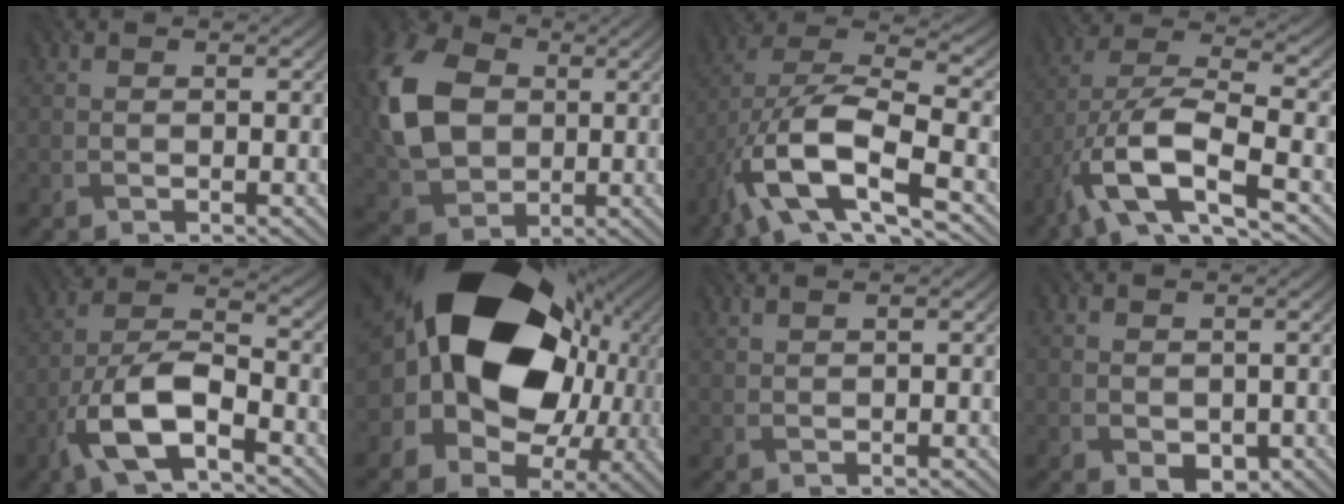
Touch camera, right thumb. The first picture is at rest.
{"total": 13.5, "force": [1.5, 10.0, 9.0], "torque": [-0.243, 0.017, 0.022]}
{"total": 14.3, "force": [-6.5, 5.6, 11.4], "torque": [-0.241, -0.021, -0.122]}
{"total": 12.9, "force": [-6.3, 4.6, 10.3], "torque": [-0.209, -0.008, -0.122]}
{"total": 10.3, "force": [-5.3, 4.0, 7.9], "torque": [-0.160, 0.004, -0.111]}
{"total": 22.2, "force": [4.0, 16.9, 13.9], "torque": [-0.258, -0.021, 0.095]}
{"total": 2.3, "force": [1.7, 0.4, 1.6], "torque": [-0.026, 0.002, 0.027]}
{"total": 2.2, "force": [-0.3, 1.7, 1.4], "torque": [-0.032, -0.015, 0.000]}